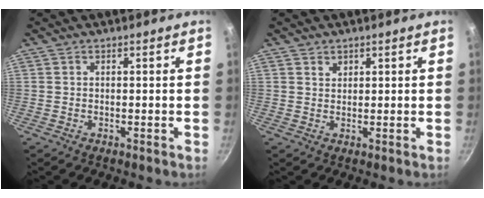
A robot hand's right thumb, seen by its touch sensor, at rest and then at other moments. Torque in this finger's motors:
{"motor_torque": [-0.60, 0.43, 0.55, 0.02, 0.01]}